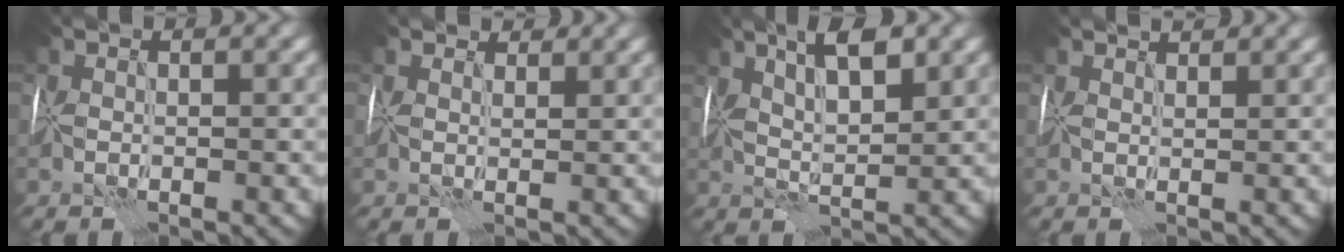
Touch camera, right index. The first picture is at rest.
{"total": 2.9, "force": [2.5, 1.1, 1.0], "torque": [-0.022, 0.001, 0.027]}
{"total": 5.2, "force": [2.3, 1.4, 4.5], "torque": [-0.072, 0.010, 0.029]}
{"total": 1.5, "force": [1.4, 0.0, 0.5], "torque": [-0.012, 0.003, 0.020]}